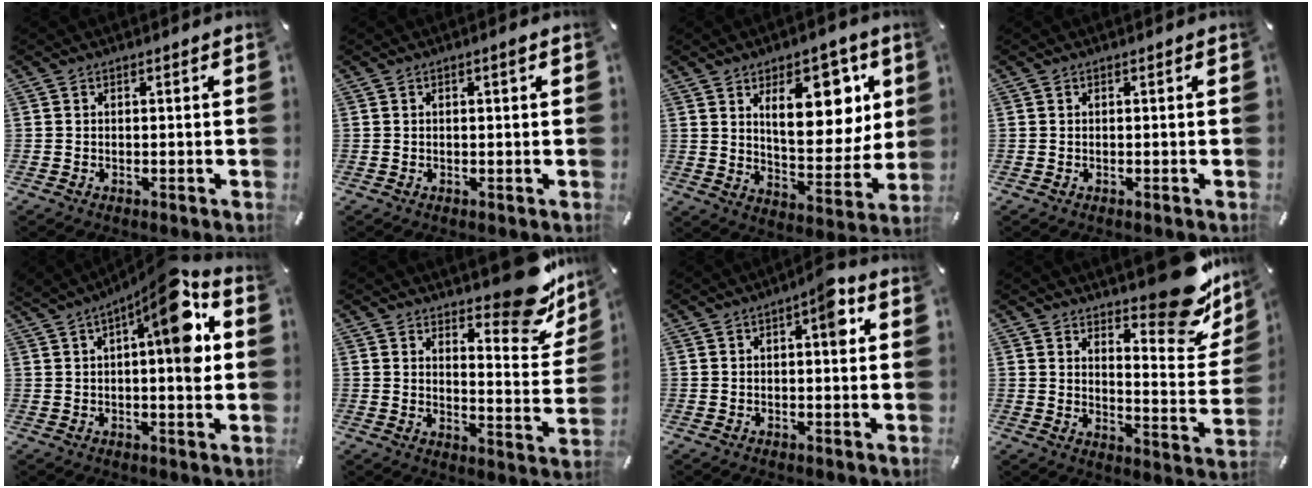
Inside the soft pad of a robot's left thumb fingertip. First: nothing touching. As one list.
[{"total": 1.2, "force": [0.4, 0.2, 1.1], "torque": [-0.023, 0.002, 0.005]}, {"total": 17.3, "force": [7.9, 9.2, 12.4], "torque": [-0.154, -0.039, 0.128]}, {"total": 0.0}, {"total": 14.6, "force": [4.6, 3.9, 13.3], "torque": [-0.182, -0.030, 0.064]}, {"total": 16.3, "force": [12.6, 6.4, 8.1], "torque": [-0.080, -0.116, 0.212]}, {"total": 5.8, "force": [1.4, 2.1, 5.3], "torque": [-0.057, -0.006, 0.011]}, {"total": 19.0, "force": [13.9, 7.5, 10.7], "torque": [-0.106, -0.129, 0.231]}]